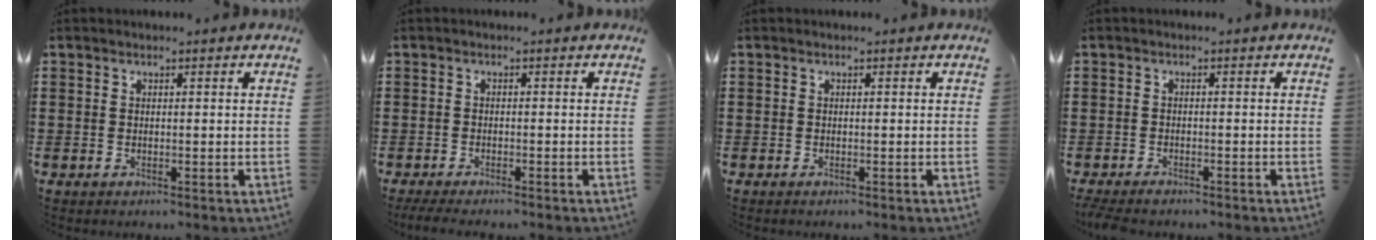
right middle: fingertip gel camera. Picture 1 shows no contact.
{"total": 1.5, "force": [-1.4, 0.1, 0.6], "torque": [-0.019, -0.005, -0.030]}
{"total": 0.0}
{"total": 1.3, "force": [-1.1, 0.3, 0.5], "torque": [-0.020, -0.003, -0.025]}